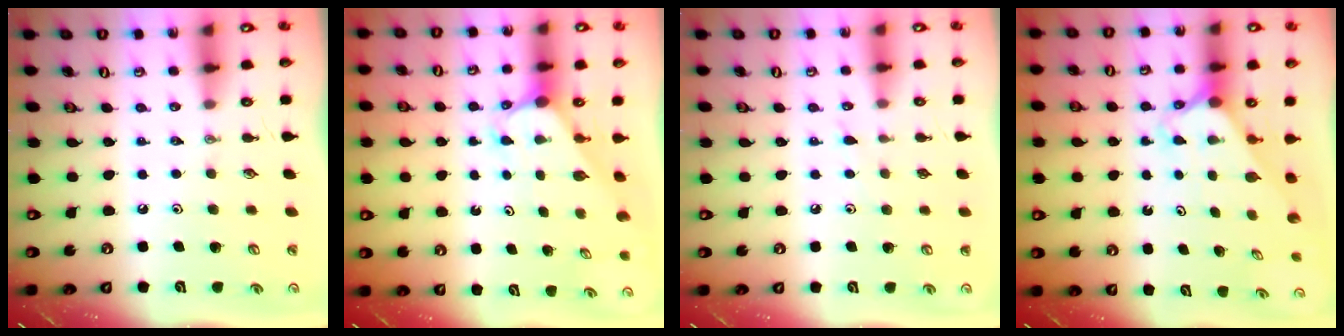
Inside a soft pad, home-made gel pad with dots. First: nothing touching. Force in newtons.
{"total": 2.6, "press": 2.6, "slide": 0.1}
{"total": 4.9, "press": 4.8, "slide": 0.7}
{"total": 2.2, "press": 2.2, "slide": 0.2}